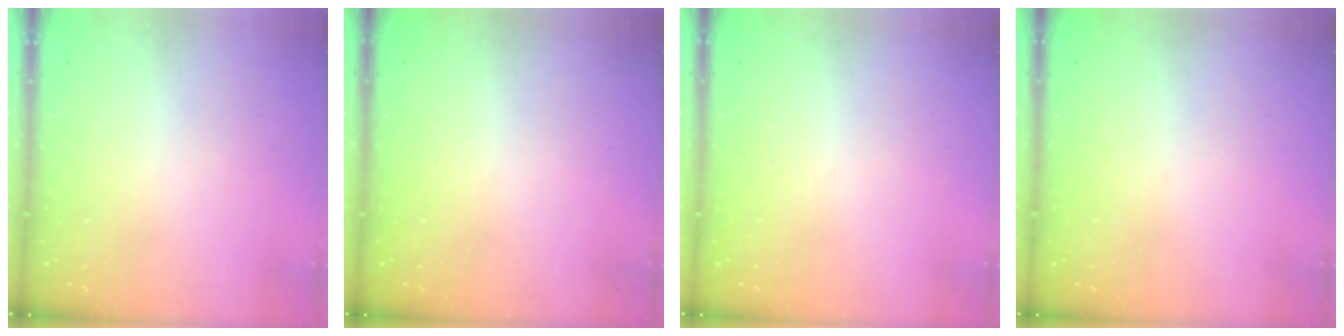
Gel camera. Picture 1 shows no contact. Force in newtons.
{"total": 0.0}
{"total": 0.0}
{"total": 0.0}